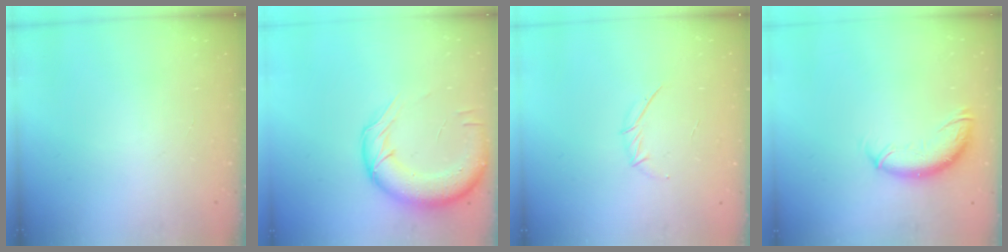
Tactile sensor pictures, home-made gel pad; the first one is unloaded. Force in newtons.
{"total": 15.7, "press": 15.3, "slide": 3.6}
{"total": 4.0, "press": 4.0, "slide": 0.7}
{"total": 10.3, "press": 10.3, "slide": 1.2}